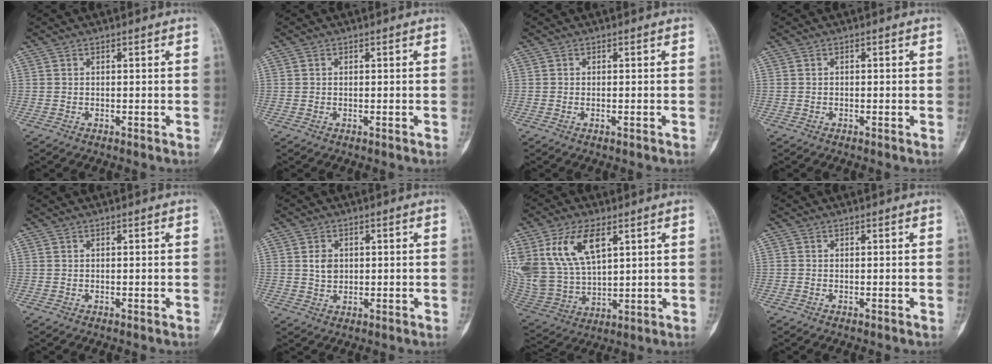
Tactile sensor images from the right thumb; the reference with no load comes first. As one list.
[{"total": 0.0}, {"total": 0.7, "force": [-0.3, 0.2, 0.7], "torque": [-0.014, 0.004, -0.001]}, {"total": 0.0}, {"total": 0.0}, {"total": 3.3, "force": [0.6, 2.7, 1.9], "torque": [-0.018, -0.001, 0.012]}, {"total": 17.1, "force": [7.4, 9.3, 12.3], "torque": [-0.244, -0.021, 0.154]}, {"total": 0.0}]